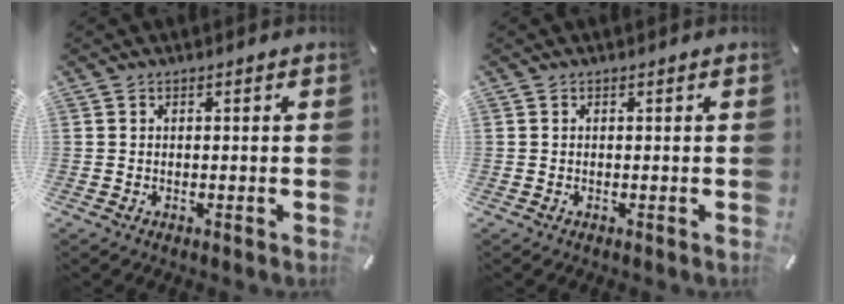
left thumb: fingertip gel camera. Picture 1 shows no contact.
{"total": 0.0}